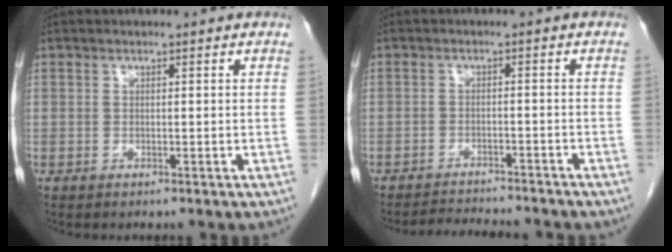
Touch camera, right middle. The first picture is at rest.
{"total": 8.3, "force": [-7.7, 1.0, 2.8], "torque": [-0.039, -0.007, -0.106]}